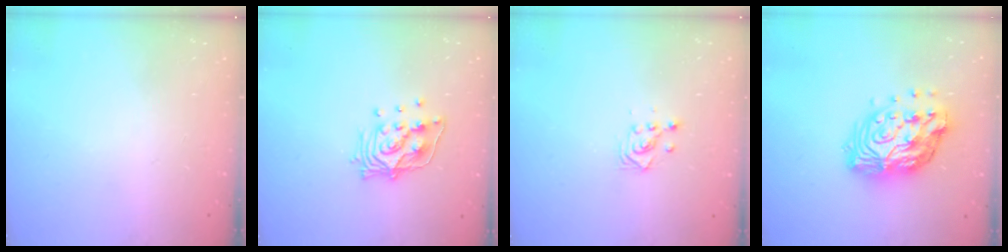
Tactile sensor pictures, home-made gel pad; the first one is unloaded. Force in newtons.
{"total": 12.4, "press": 12.3, "slide": 1.1}
{"total": 2.9, "press": 2.9, "slide": 0.1}
{"total": 16.0, "press": 16.0, "slide": 1.1}